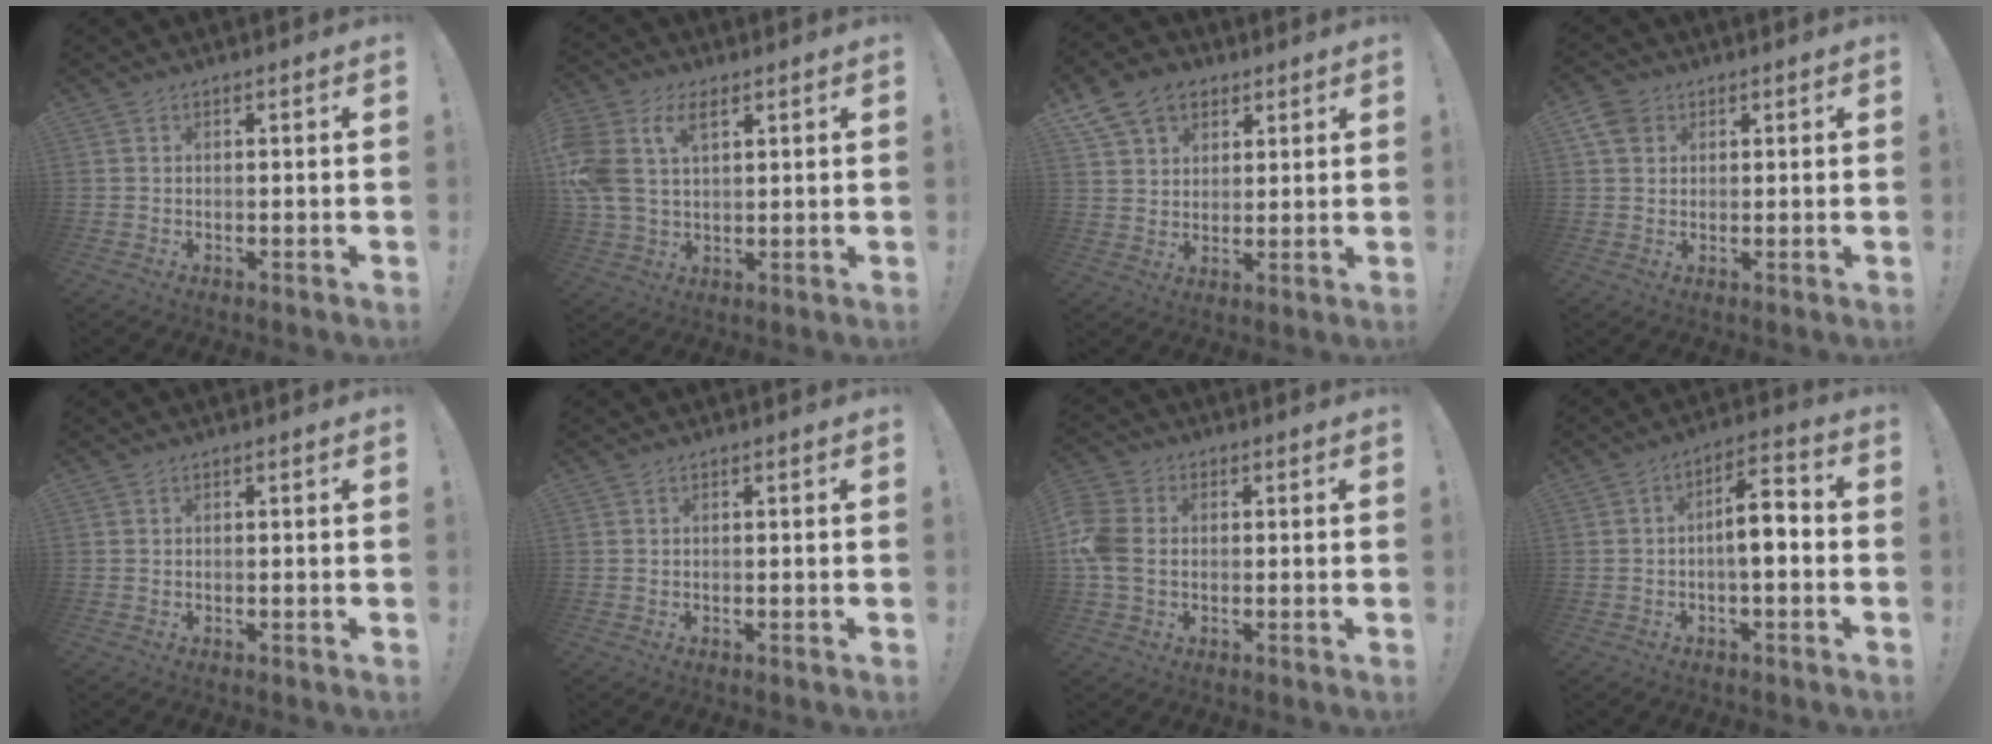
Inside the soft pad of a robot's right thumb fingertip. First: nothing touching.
{"total": 12.0, "force": [5.0, 7.5, 7.9], "torque": [-0.184, -0.014, 0.092]}
{"total": 11.7, "force": [6.3, 8.7, 4.6], "torque": [-0.079, -0.025, 0.127]}
{"total": 5.2, "force": [2.5, 4.1, 2.2], "torque": [-0.026, -0.009, 0.047]}
{"total": 0.0}
{"total": 0.0}
{"total": 9.4, "force": [-0.5, 6.9, 6.3], "torque": [-0.146, 0.006, -0.007]}
{"total": 9.0, "force": [-1.2, 3.4, 8.2], "torque": [-0.125, 0.009, -0.020]}